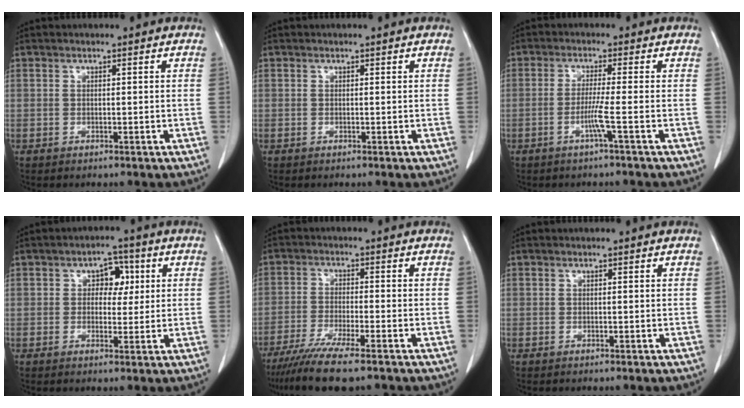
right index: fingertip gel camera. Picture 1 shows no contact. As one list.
[{"total": 0.0}, {"total": 3.4, "force": [-1.3, -1.1, 2.9], "torque": [-0.062, -0.007, -0.029]}, {"total": 4.5, "force": [1.1, 3.0, 3.1], "torque": [-0.039, 0.014, 0.016]}, {"total": 9.2, "force": [-7.2, 0.1, 5.8], "torque": [-0.095, -0.025, -0.120]}, {"total": 0.0}]